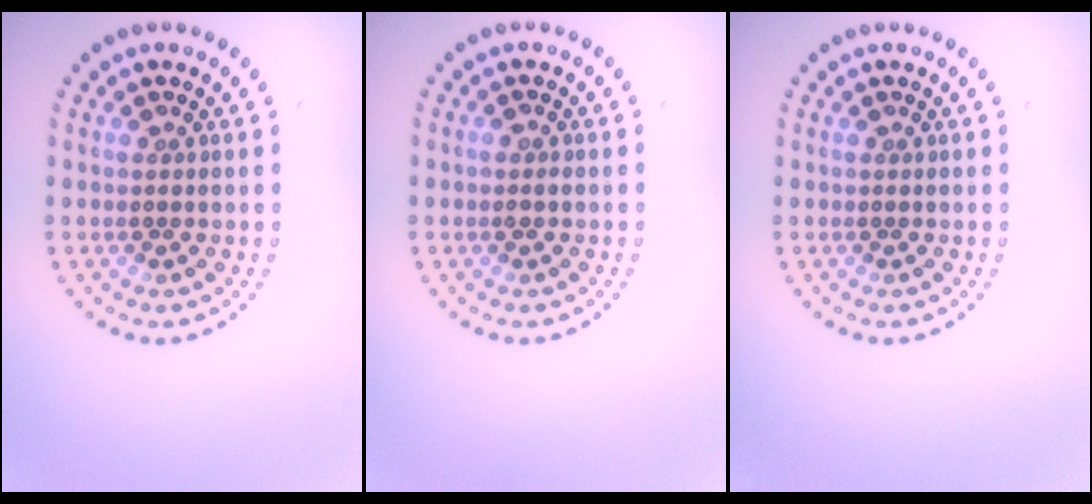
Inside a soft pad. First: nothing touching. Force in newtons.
{"total": 0.7, "press": 0.7, "slide": 0.3}
{"total": 0.0}